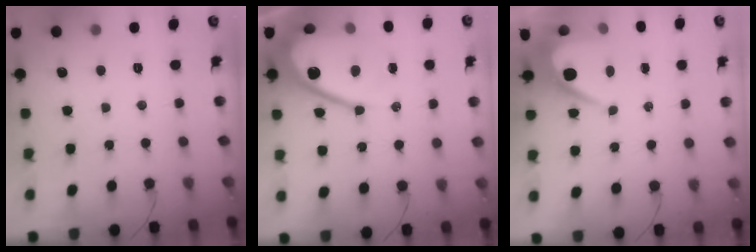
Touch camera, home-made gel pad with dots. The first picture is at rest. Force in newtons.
{"total": 16.3, "press": 16.3, "slide": 1.0}
{"total": 7.0, "press": 6.9, "slide": 0.6}